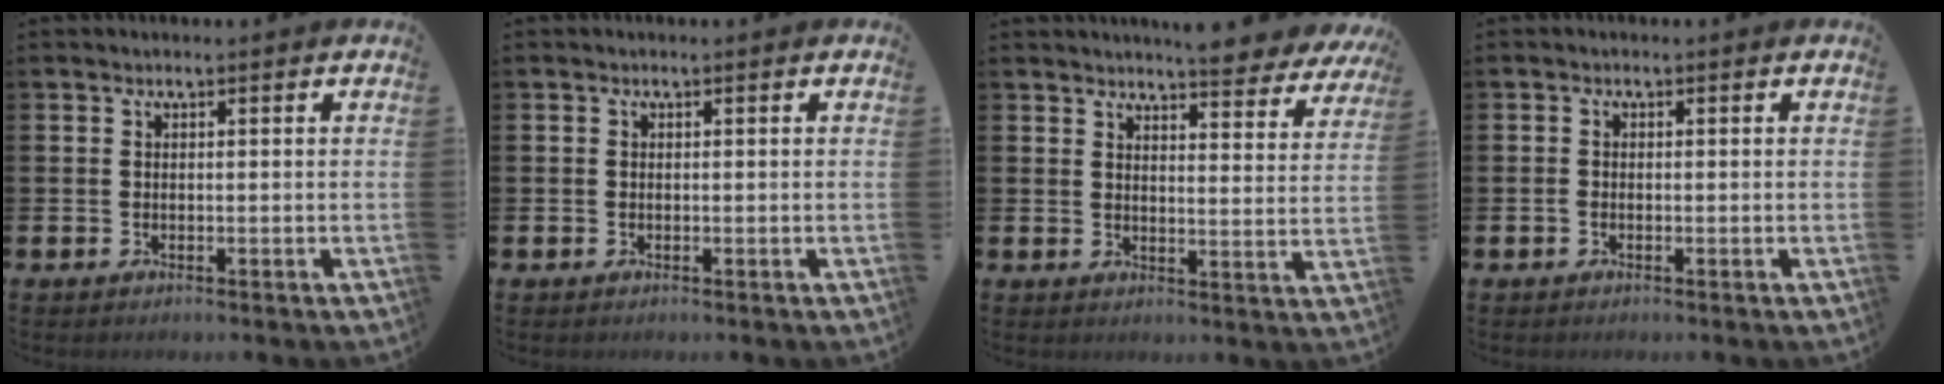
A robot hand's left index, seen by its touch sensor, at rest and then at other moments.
{"total": 0.0}
{"total": 5.4, "force": [5.3, 0.3, 1.1], "torque": [-0.023, -0.035, 0.092]}
{"total": 0.7, "force": [-0.4, 0.4, 0.4], "torque": [-0.012, 0.001, -0.007]}